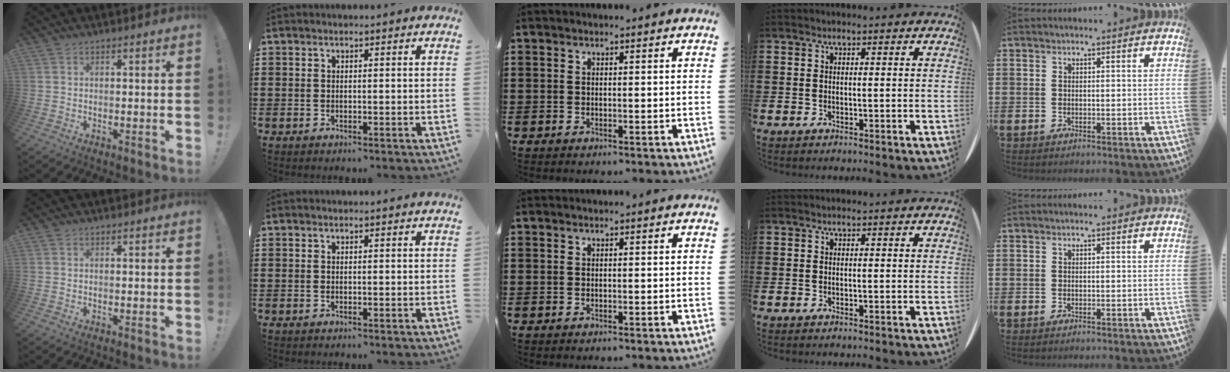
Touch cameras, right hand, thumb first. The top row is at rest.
{}